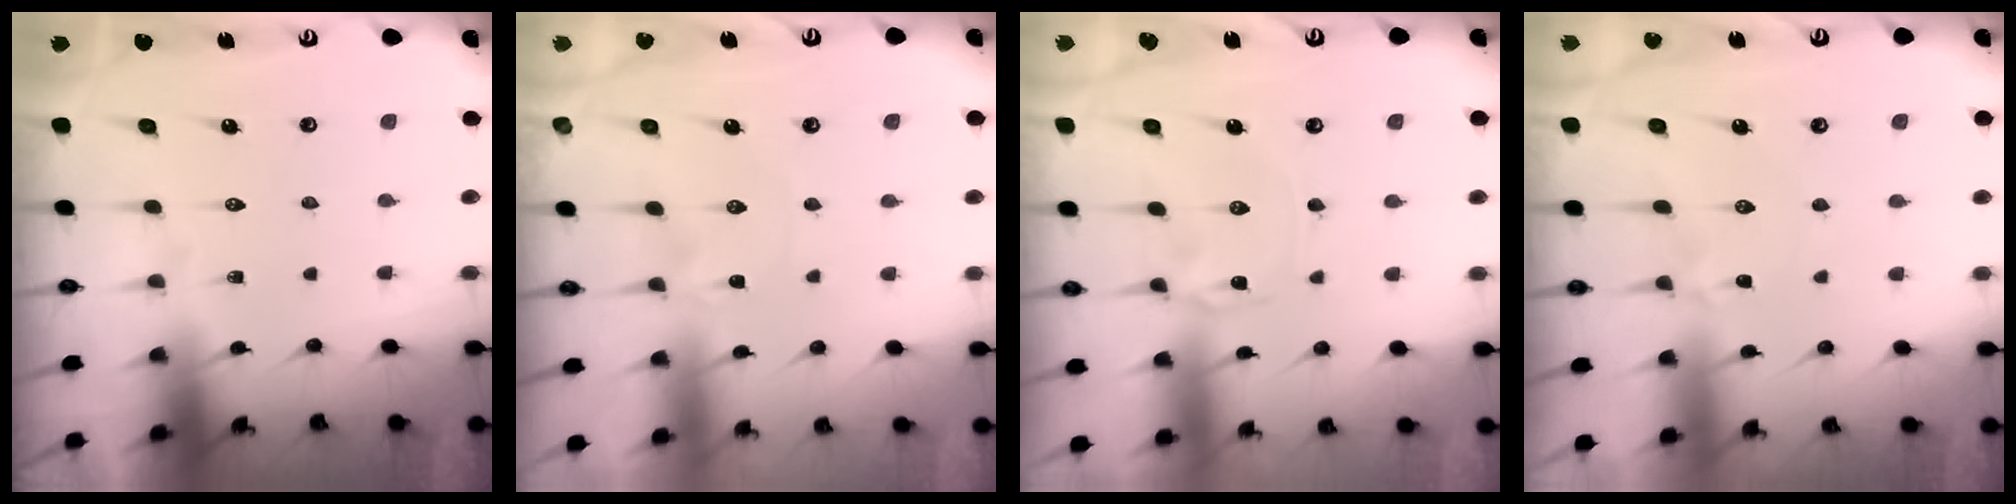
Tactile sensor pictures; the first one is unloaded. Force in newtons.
{"total": 0.0}
{"total": 1.5, "press": 1.5, "slide": 0.2}
{"total": 2.7, "press": 2.6, "slide": 0.5}